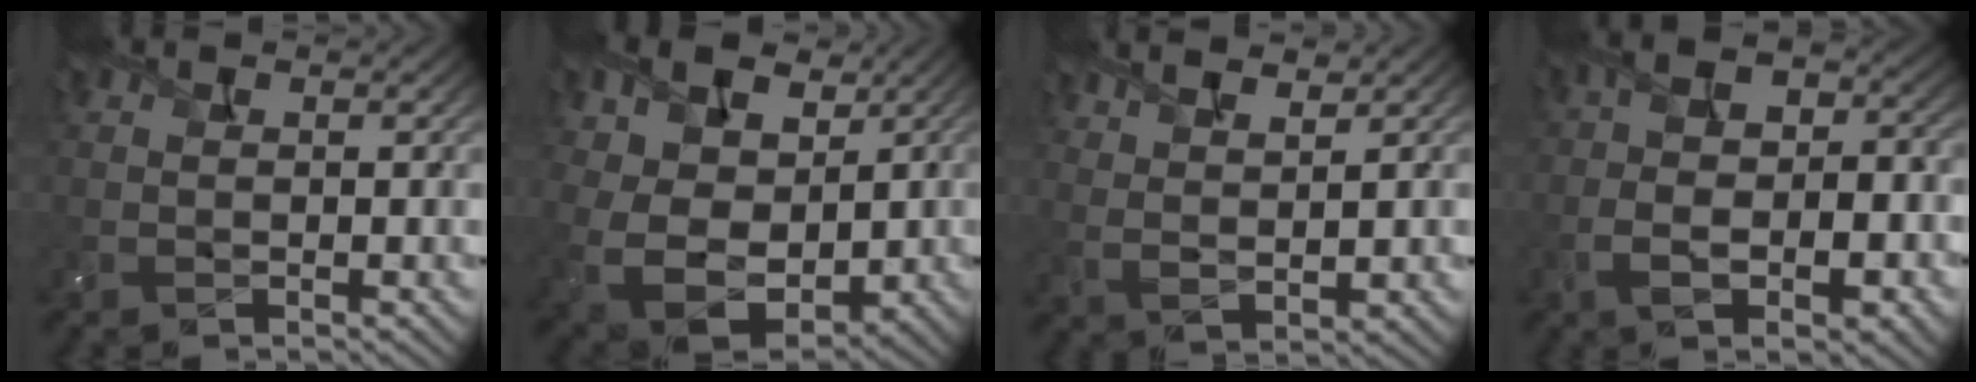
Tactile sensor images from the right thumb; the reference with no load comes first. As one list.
[{"total": 12.8, "force": [2.6, 9.4, 8.3], "torque": [-0.199, -0.004, 0.055]}, {"total": 5.6, "force": [4.2, 1.5, 3.4], "torque": [-0.064, 0.004, 0.069]}, {"total": 9.7, "force": [-2.7, 5.0, 7.8], "torque": [-0.137, -0.006, -0.042]}]